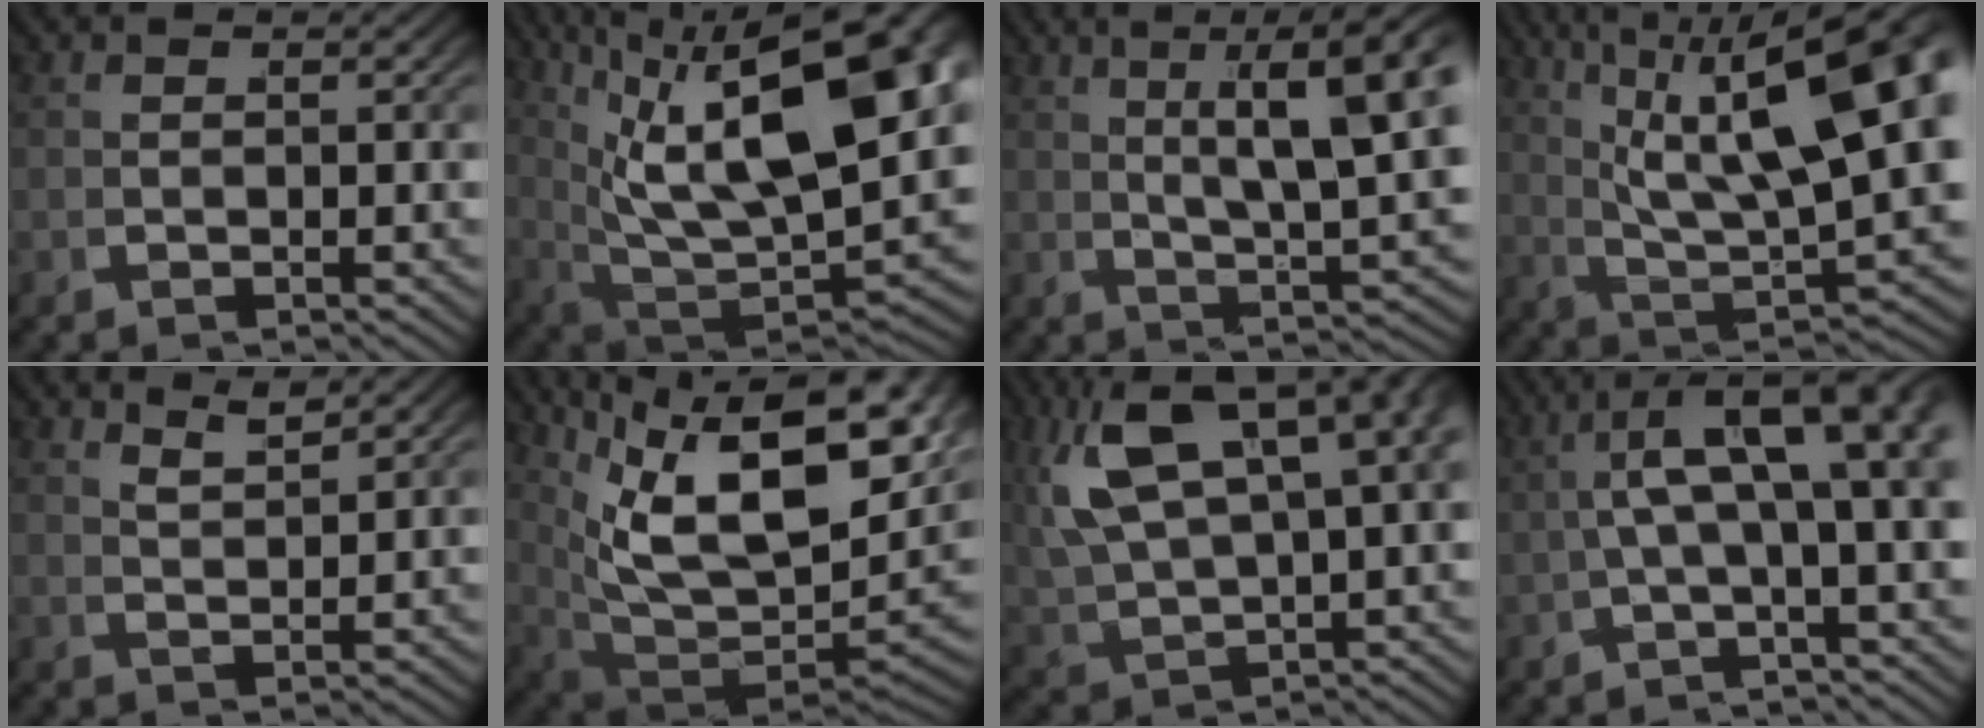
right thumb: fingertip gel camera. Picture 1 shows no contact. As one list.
[{"total": 17.2, "force": [1.8, 9.9, 13.9], "torque": [-0.246, -0.038, 0.042]}, {"total": 10.5, "force": [3.1, 3.9, 9.2], "torque": [-0.109, 0.011, 0.034]}, {"total": 14.4, "force": [2.0, 6.6, 12.7], "torque": [-0.183, -0.018, 0.037]}, {"total": 3.3, "force": [3.1, -0.9, 0.4], "torque": [0.015, 0.022, 0.049]}, {"total": 16.5, "force": [2.0, 10.0, 13.0], "torque": [-0.229, -0.038, 0.042]}, {"total": 10.2, "force": [2.8, 6.0, 7.7], "torque": [-0.132, 0.009, 0.047]}, {"total": 8.1, "force": [1.5, 2.6, 7.5], "torque": [-0.100, 0.034, 0.004]}]